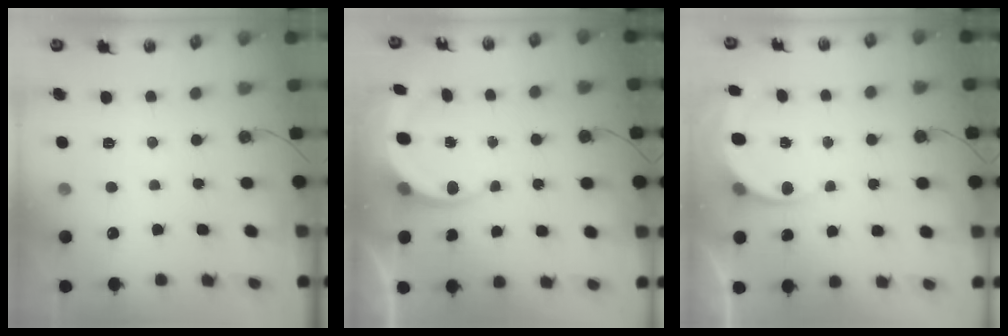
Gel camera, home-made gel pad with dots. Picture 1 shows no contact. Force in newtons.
{"total": 6.5, "press": 6.4, "slide": 1.3}
{"total": 6.2, "press": 6.1, "slide": 1.3}